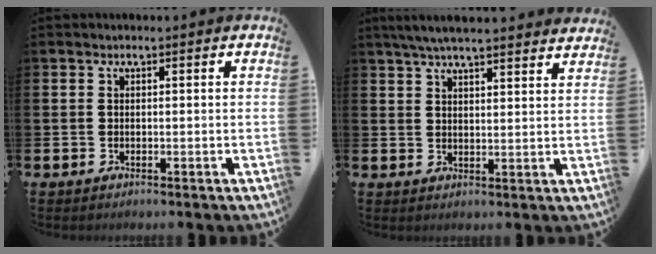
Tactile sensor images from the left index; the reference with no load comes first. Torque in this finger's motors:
{"motor_torque": [0.96, -1.18, 0.69, 0.21]}